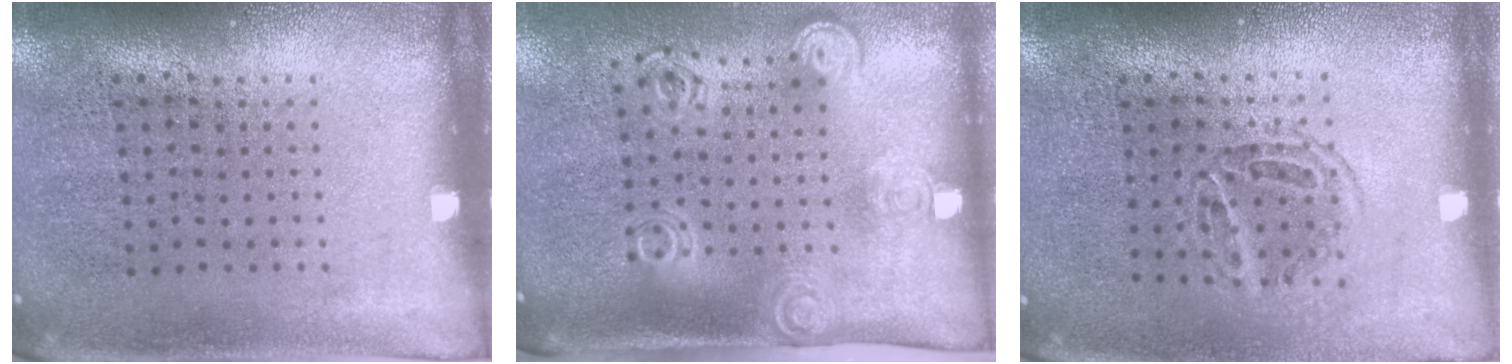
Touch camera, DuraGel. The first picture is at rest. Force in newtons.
{"total": 2.0, "press": 1.4, "slide": 1.4}
{"total": 1.1, "press": 1.0, "slide": 0.5}